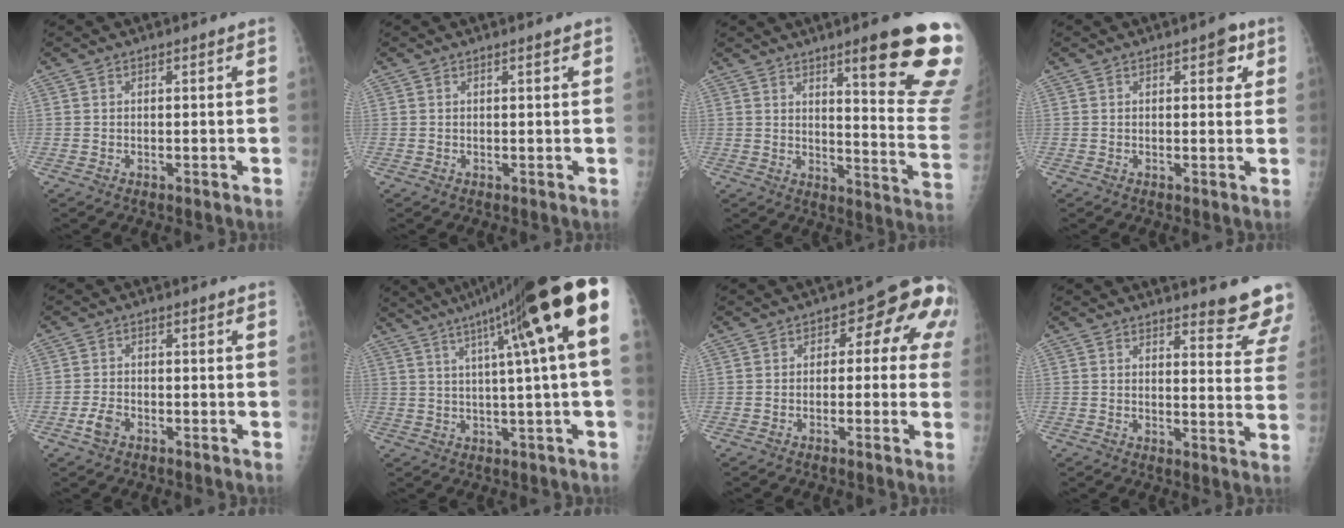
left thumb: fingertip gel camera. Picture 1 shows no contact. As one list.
[{"total": 0.9, "force": [0.6, 0.1, 0.6], "torque": [-0.007, -0.001, 0.006]}, {"total": 19.3, "force": [11.4, 2.5, 15.4], "torque": [-0.167, -0.068, 0.155]}, {"total": 3.7, "force": [1.6, 1.8, 2.7], "torque": [-0.013, -0.001, 0.012]}, {"total": 3.2, "force": [-1.8, 1.9, 1.8], "torque": [-0.040, 0.012, -0.033]}, {"total": 17.8, "force": [6.2, 0.7, 16.7], "torque": [-0.252, 0.021, 0.090]}, {"total": 10.2, "force": [1.4, 6.0, 8.2], "torque": [-0.048, 0.032, 0.002]}, {"total": 9.2, "force": [8.8, 1.2, 2.5], "torque": [-0.002, -0.082, 0.083]}]